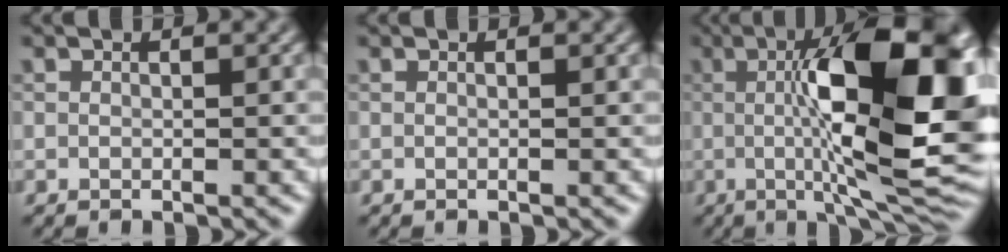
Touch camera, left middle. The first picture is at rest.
{"total": 0.0}
{"total": 15.6, "force": [1.2, 4.3, 14.9], "torque": [-0.206, 0.006, 0.012]}